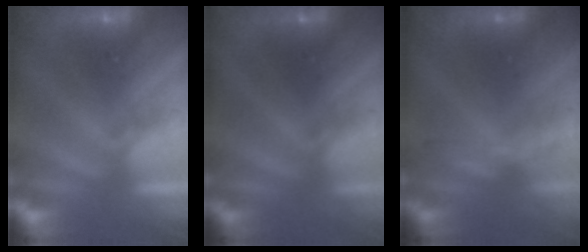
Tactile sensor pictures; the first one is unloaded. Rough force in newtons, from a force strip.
{"total": 1.9}
{"total": 1.7}